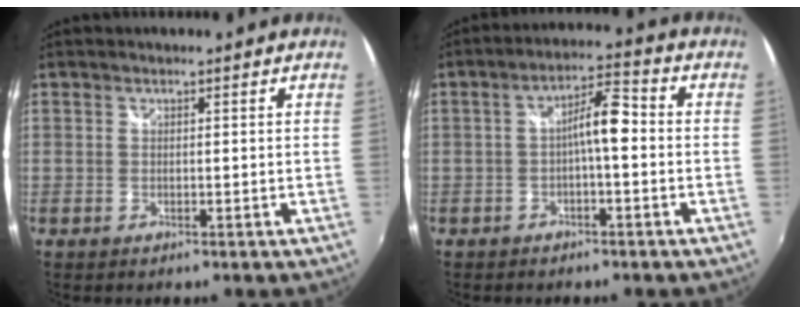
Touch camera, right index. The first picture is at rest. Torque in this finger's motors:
{"motor_torque": [0.93, -0.34, 0.16, 0.11]}